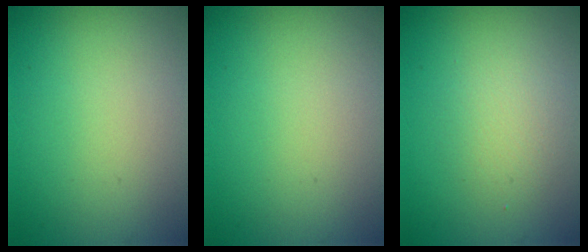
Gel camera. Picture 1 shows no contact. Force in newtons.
{"total": 0.0}
{"total": 2.2, "press": 2.2, "slide": 0.2}